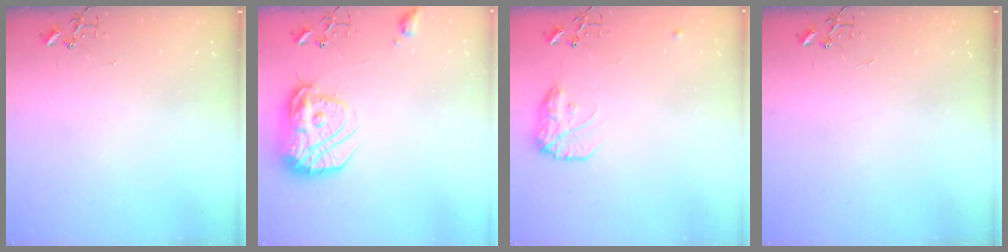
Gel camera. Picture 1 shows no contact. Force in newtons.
{"total": 18.2, "press": 18.2, "slide": 1.5}
{"total": 13.1, "press": 13.0, "slide": 0.7}
{"total": 0.0}